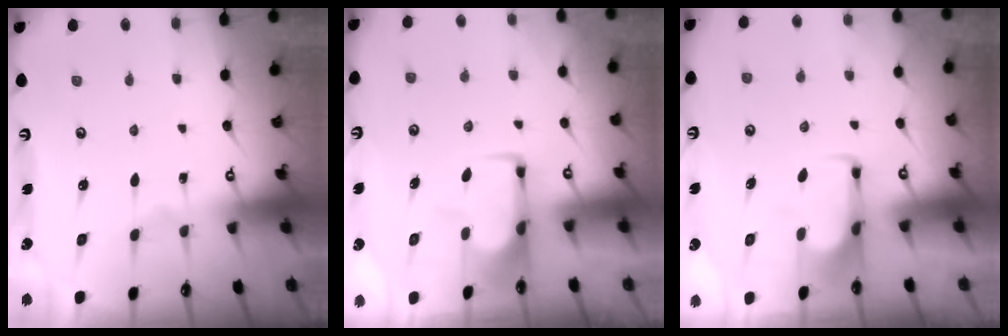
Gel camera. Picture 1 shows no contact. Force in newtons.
{"total": 1.9, "press": 1.9, "slide": 0.5}
{"total": 2.0, "press": 1.9, "slide": 0.4}